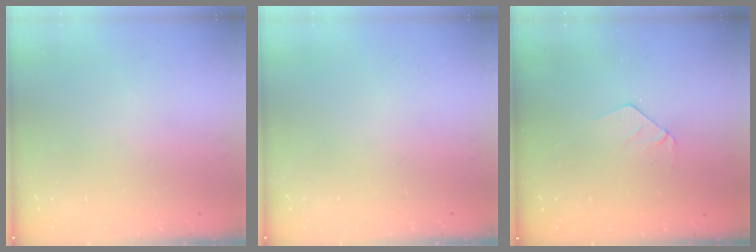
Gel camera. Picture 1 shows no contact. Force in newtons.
{"total": 0.0}
{"total": 3.5, "press": 3.5, "slide": 0.2}